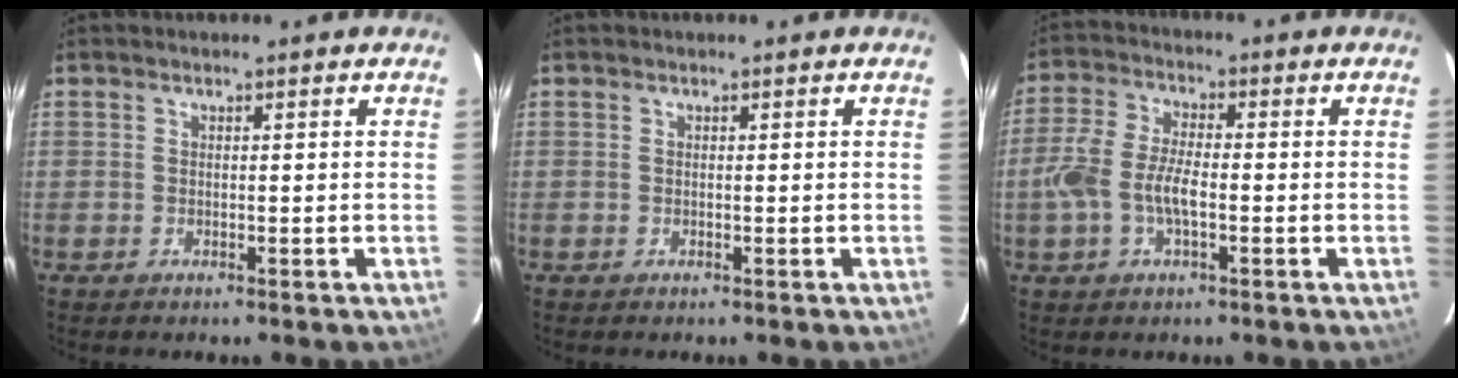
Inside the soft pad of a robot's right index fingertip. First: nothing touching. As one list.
[{"total": 0.0}, {"total": 8.4, "force": [-2.0, 3.6, 7.3], "torque": [-0.155, 0.003, -0.038]}]